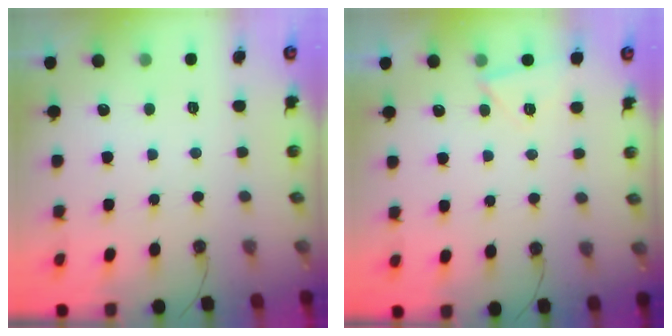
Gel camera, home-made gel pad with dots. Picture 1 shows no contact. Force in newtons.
{"total": 4.0, "press": 3.9, "slide": 0.5}